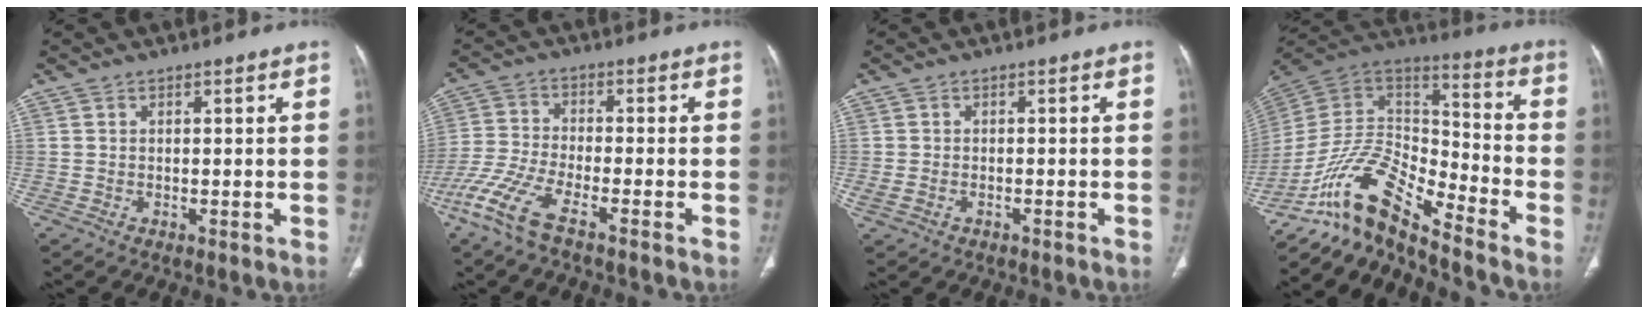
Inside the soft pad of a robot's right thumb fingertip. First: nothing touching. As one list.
[{"total": 9.4, "force": [-6.1, 2.0, 6.9], "torque": [-0.176, 0.005, -0.132]}, {"total": 2.3, "force": [-0.9, 1.4, 1.6], "torque": [-0.047, 0.013, -0.009]}, {"total": 16.3, "force": [-13.6, 3.8, 8.2], "torque": [-0.146, 0.100, -0.257]}]